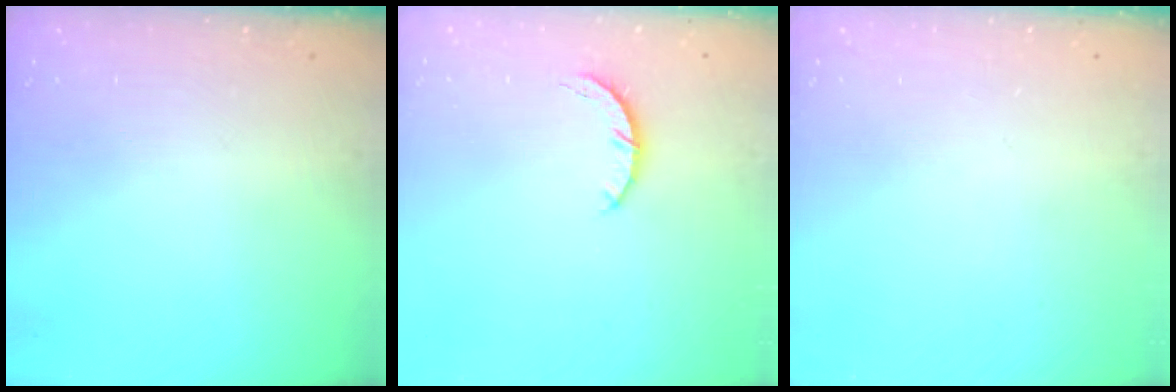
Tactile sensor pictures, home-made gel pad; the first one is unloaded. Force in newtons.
{"total": 3.2, "press": 3.2, "slide": 0.4}
{"total": 0.0}